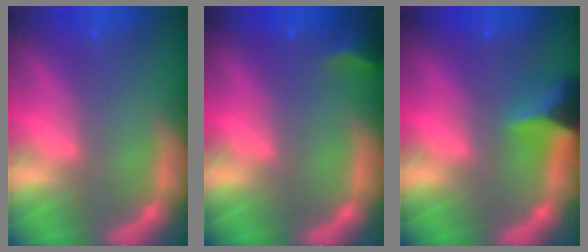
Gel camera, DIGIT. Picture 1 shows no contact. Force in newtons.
{"total": 2.4}
{"total": 4.4}